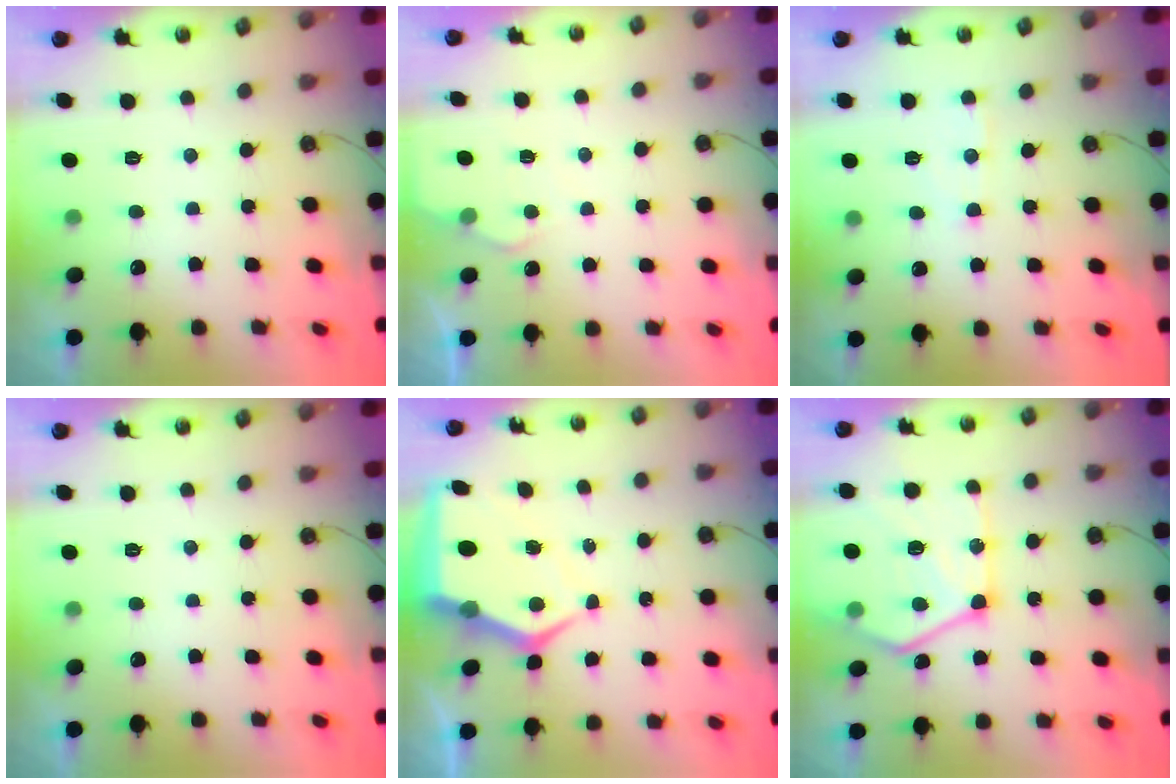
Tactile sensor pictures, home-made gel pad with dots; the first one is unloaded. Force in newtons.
{"total": 4.1, "press": 4.0, "slide": 0.5}
{"total": 6.2, "press": 6.2, "slide": 0.4}
{"total": 0.0}
{"total": 11.4, "press": 11.3, "slide": 1.3}
{"total": 22.1, "press": 21.9, "slide": 2.3}